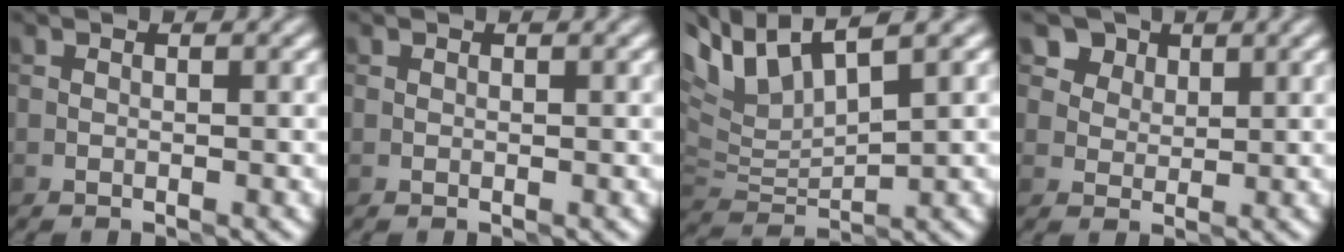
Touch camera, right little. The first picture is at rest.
{"total": 0.0}
{"total": 6.7, "force": [4.9, 2.1, 4.1], "torque": [-0.096, 0.022, 0.089]}
{"total": 7.4, "force": [4.6, 5.1, 3.0], "torque": [-0.074, 0.001, 0.079]}